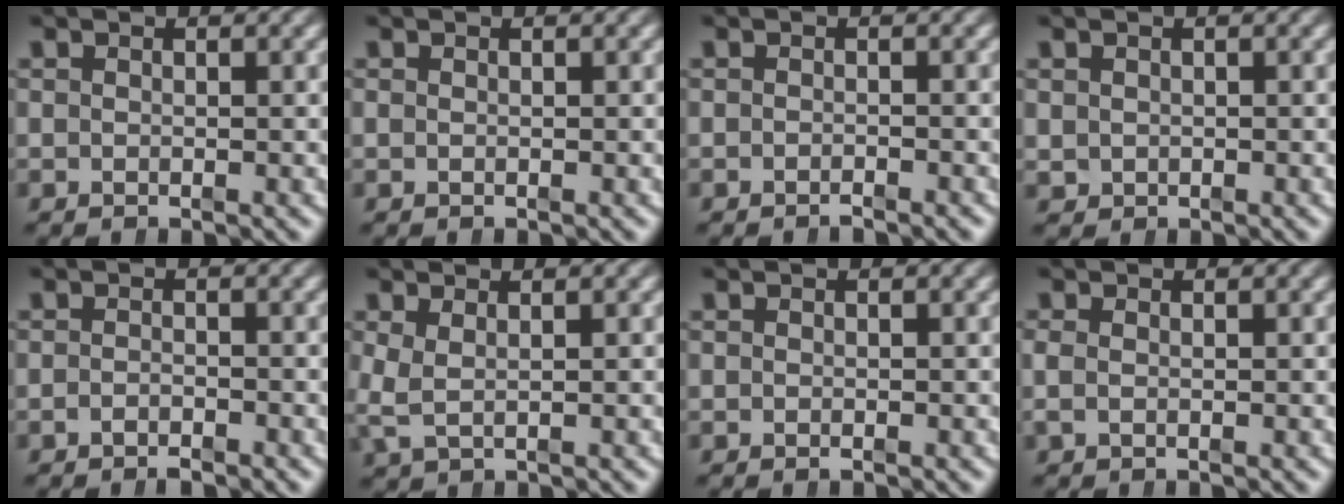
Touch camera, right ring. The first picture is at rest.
{"total": 0.0}
{"total": 1.0, "force": [-0.9, -0.2, 0.1], "torque": [0.000, -0.002, -0.015]}
{"total": 1.0, "force": [0.1, 0.9, 0.3], "torque": [-0.014, -0.015, 0.014]}
{"total": 1.5, "force": [-1.4, 0.1, 0.4], "torque": [-0.004, -0.005, -0.023]}
{"total": 2.2, "force": [0.2, 1.5, 1.6], "torque": [-0.049, -0.017, 0.015]}
{"total": 0.0}
{"total": 0.9, "force": [-0.1, 0.4, 0.7], "torque": [-0.026, -0.008, 0.005]}